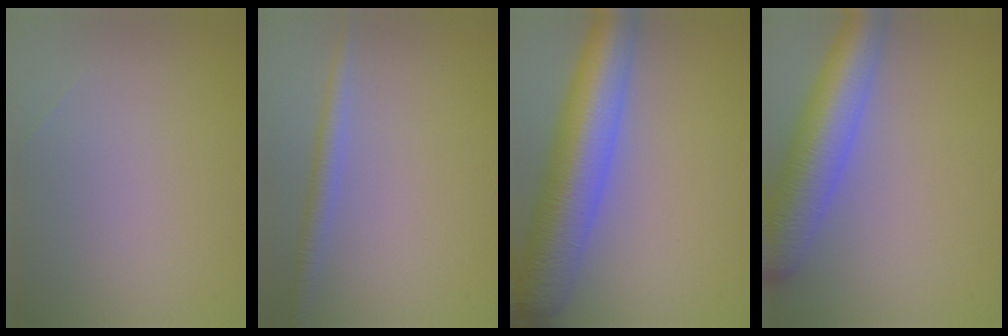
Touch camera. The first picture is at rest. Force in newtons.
{"total": 2.1, "press": 2.1, "slide": 0.1}
{"total": 9.9, "press": 9.8, "slide": 0.5}
{"total": 7.9, "press": 7.9, "slide": 0.5}